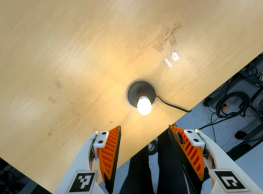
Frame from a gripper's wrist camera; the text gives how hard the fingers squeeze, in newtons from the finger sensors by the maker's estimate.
{"total": 0.0}